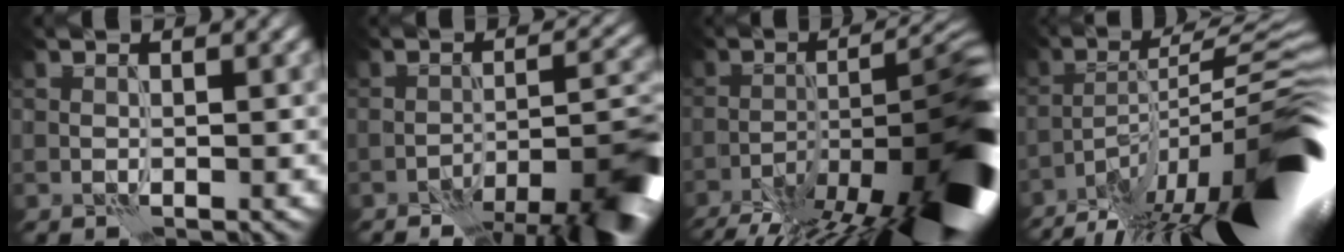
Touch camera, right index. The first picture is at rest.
{"total": 8.5, "force": [-5.7, 2.7, 5.7], "torque": [-0.067, 0.003, -0.081]}
{"total": 15.5, "force": [-8.4, 4.9, 12.1], "torque": [-0.169, 0.001, -0.134]}
{"total": 14.8, "force": [-9.0, 3.0, 11.3], "torque": [-0.158, 0.024, -0.155]}